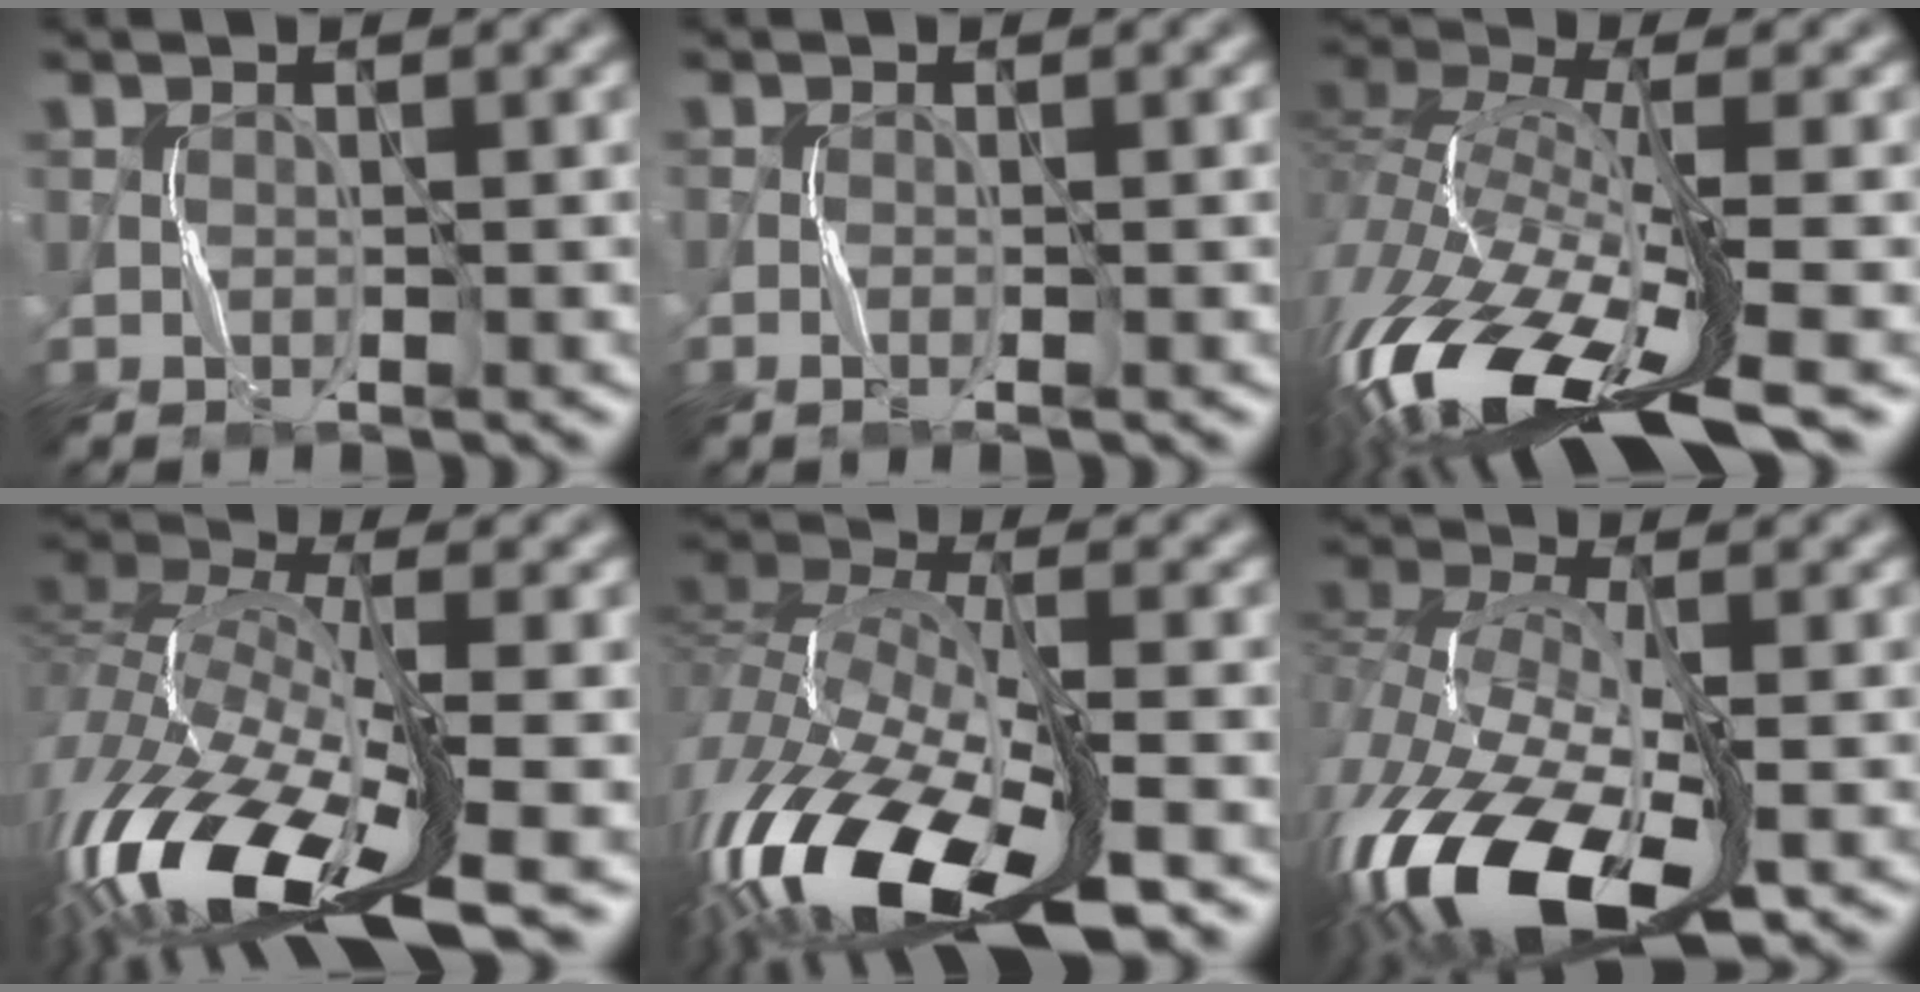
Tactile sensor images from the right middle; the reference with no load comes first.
{"total": 0.8, "force": [-0.3, 0.2, 0.7], "torque": [-0.015, -0.003, -0.008]}
{"total": 14.7, "force": [-7.5, 5.7, 11.3], "torque": [-0.259, -0.011, -0.130]}
{"total": 15.4, "force": [-7.6, 5.8, 12.1], "torque": [-0.282, -0.010, -0.138]}
{"total": 16.1, "force": [-8.9, 6.2, 12.0], "torque": [-0.276, -0.022, -0.154]}
{"total": 16.3, "force": [-7.3, 7.9, 12.2], "torque": [-0.290, -0.032, -0.122]}